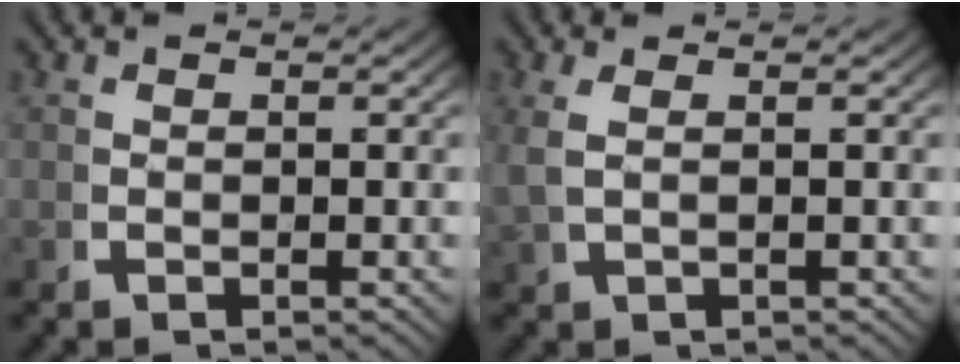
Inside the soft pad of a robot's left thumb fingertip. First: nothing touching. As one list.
[{"total": 1.9, "force": [0.7, 0.4, 1.7], "torque": [-0.050, 0.001, 0.022]}]